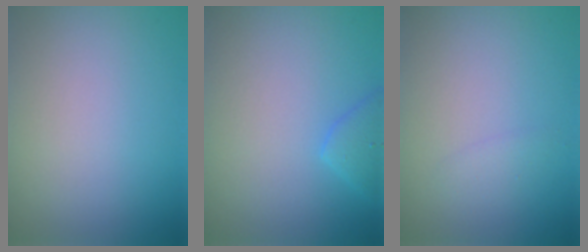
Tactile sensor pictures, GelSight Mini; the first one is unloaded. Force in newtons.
{"total": 2.1, "press": 2.1, "slide": 0.1}
{"total": 0.9, "press": 0.9, "slide": 0.1}